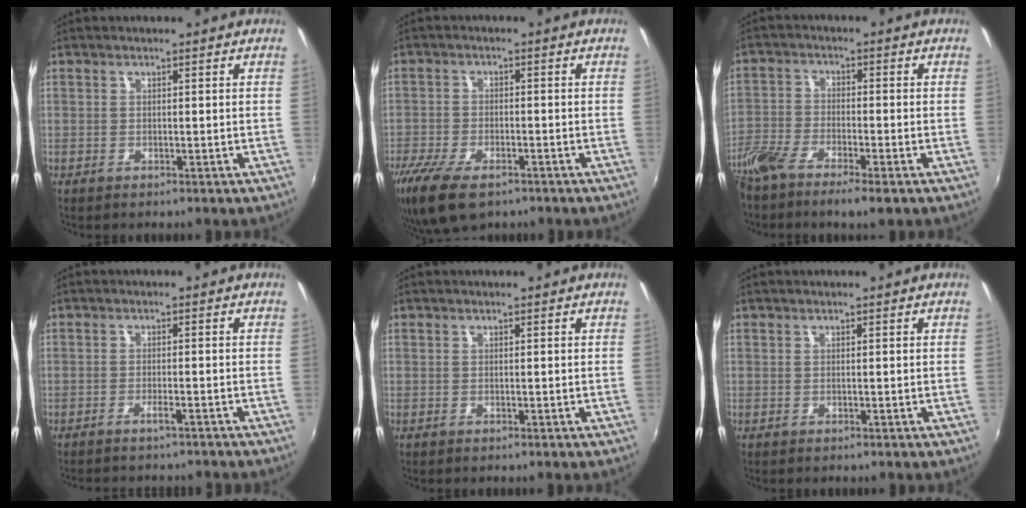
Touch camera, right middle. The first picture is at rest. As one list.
[{"total": 12.3, "force": [-8.2, 5.3, 7.5], "torque": [-0.185, -0.042, -0.146]}, {"total": 8.8, "force": [-6.4, 1.6, 5.8], "torque": [-0.138, -0.020, -0.129]}, {"total": 3.5, "force": [-3.2, 0.5, 1.3], "torque": [-0.037, -0.008, -0.051]}, {"total": 0.0}, {"total": 0.0}]